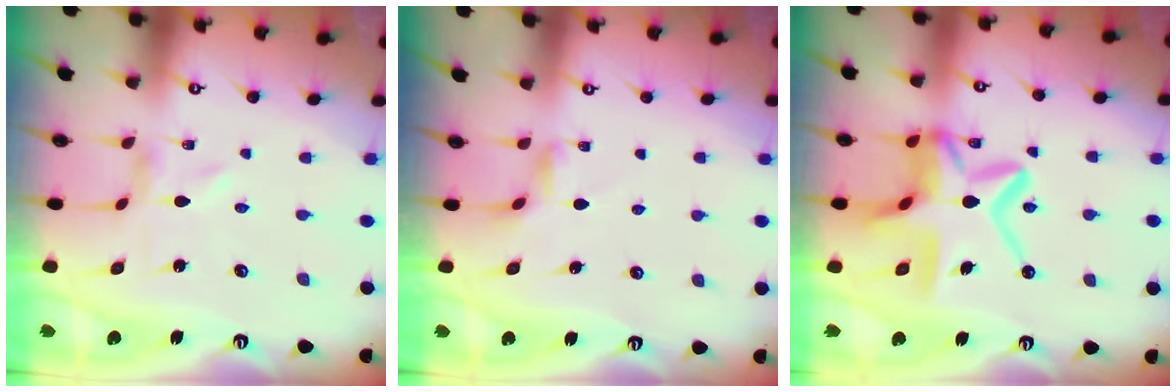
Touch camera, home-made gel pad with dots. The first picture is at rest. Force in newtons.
{"total": 2.4, "press": 2.4, "slide": 0.4}
{"total": 15.8, "press": 15.7, "slide": 1.6}